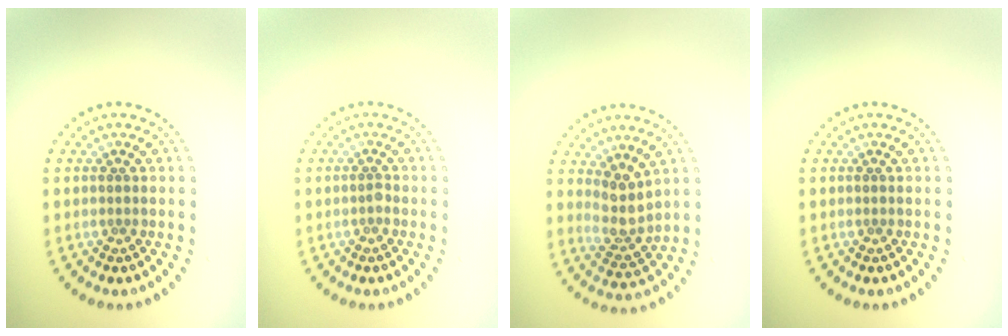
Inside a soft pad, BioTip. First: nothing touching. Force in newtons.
{"total": 0.6, "press": 0.5, "slide": 0.4}
{"total": 2.9, "press": 2.3, "slide": 1.8}
{"total": 0.0}